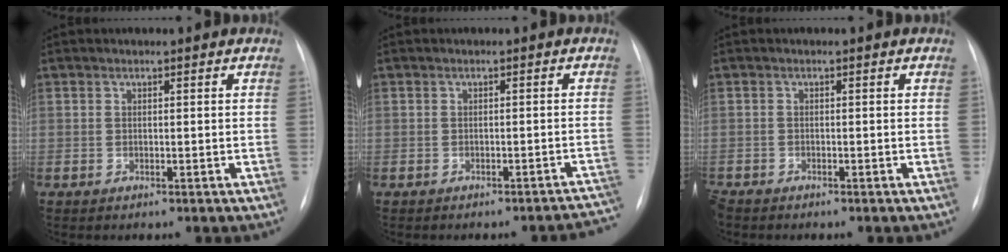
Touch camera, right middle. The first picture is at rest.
{"total": 5.8, "force": [-5.5, 1.2, 1.4], "torque": [0.011, 0.012, -0.058]}
{"total": 1.7, "force": [-1.6, 0.6, 0.5], "torque": [-0.010, -0.004, -0.026]}